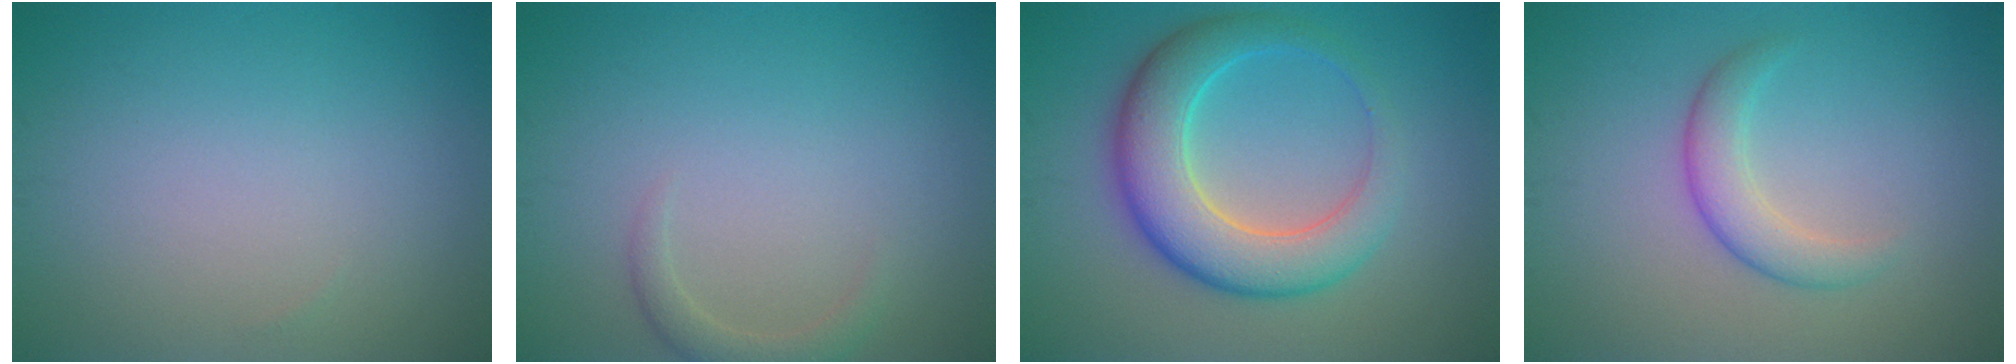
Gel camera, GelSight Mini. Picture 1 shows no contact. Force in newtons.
{"total": 1.6, "press": 1.6, "slide": 0.1}
{"total": 7.2, "press": 7.2, "slide": 0.2}
{"total": 2.8, "press": 2.8, "slide": 0.1}